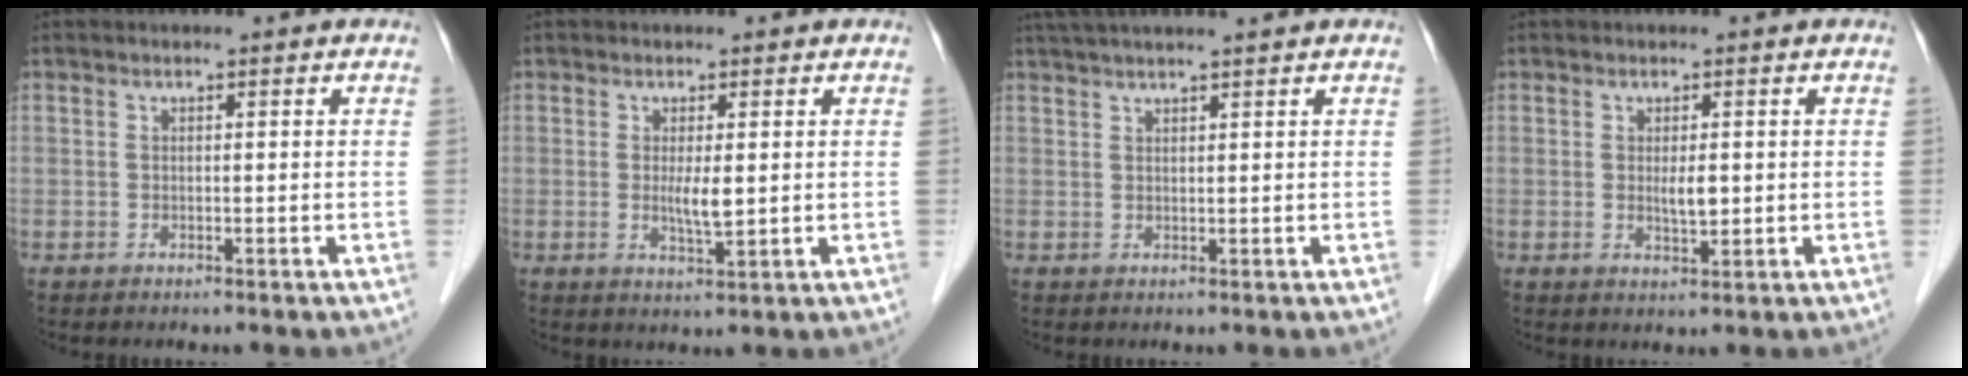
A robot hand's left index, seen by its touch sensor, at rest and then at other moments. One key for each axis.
{"total": 2.9, "fx": 0.2, "fy": 0.4, "fz": 2.8, "tx": -0.055, "ty": -0.008, "tz": 0.006}
{"total": 7.6, "fx": 6.5, "fy": -0.4, "fz": 3.9, "tx": -0.060, "ty": 0.034, "tz": 0.099}
{"total": 2.2, "fx": 0.1, "fy": 0.7, "fz": 2.1, "tx": -0.038, "ty": -0.005, "tz": 0.003}